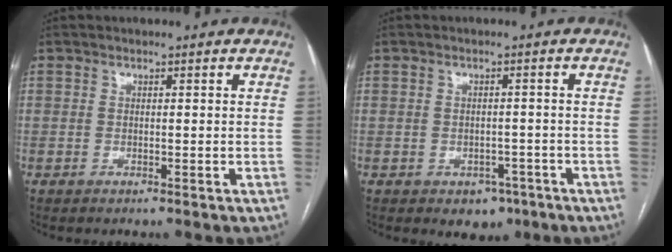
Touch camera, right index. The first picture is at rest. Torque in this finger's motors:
{"motor_torque": [-0.03, -0.02, 0.05, 0.01]}